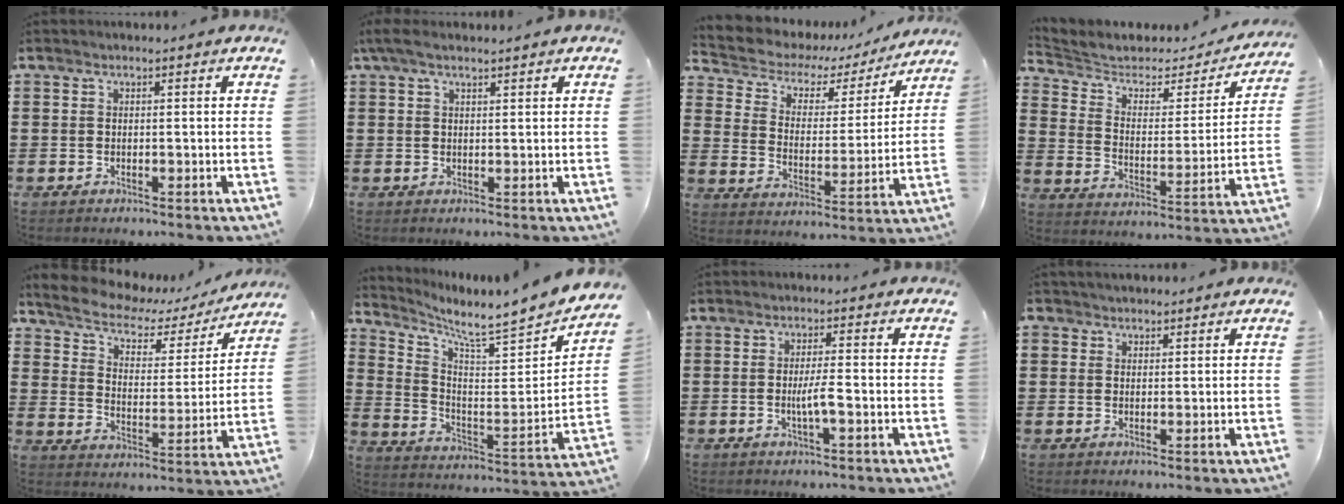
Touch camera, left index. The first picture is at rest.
{"total": 2.5, "force": [1.7, 0.6, 1.8], "torque": [-0.038, 0.004, 0.031]}
{"total": 4.5, "force": [3.5, 2.6, 1.2], "torque": [-0.051, -0.022, 0.051]}
{"total": 3.9, "force": [3.0, 2.3, 1.1], "torque": [-0.046, -0.019, 0.044]}
{"total": 5.1, "force": [4.3, 1.9, 2.0], "torque": [-0.064, -0.027, 0.068]}
{"total": 5.0, "force": [4.7, -0.2, 1.7], "torque": [-0.047, -0.066, 0.065]}
{"total": 3.1, "force": [-0.6, 0.2, 3.1], "torque": [-0.061, -0.003, -0.015]}
{"total": 2.0, "force": [1.4, 1.4, -0.1], "torque": [-0.006, 0.008, 0.027]}